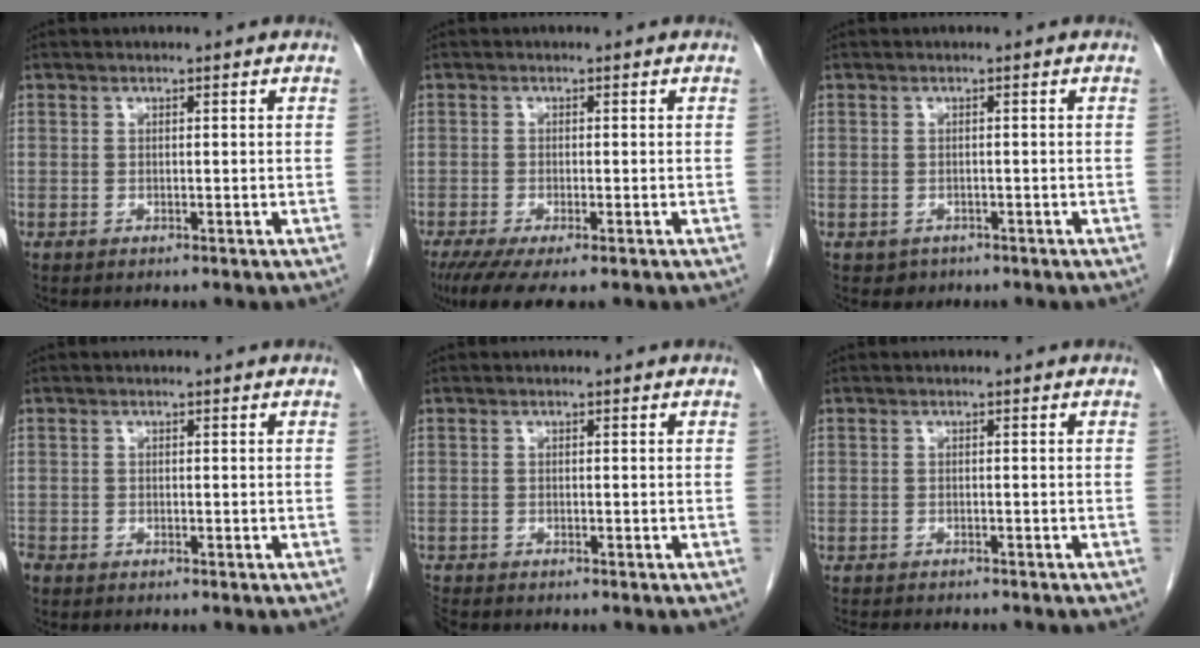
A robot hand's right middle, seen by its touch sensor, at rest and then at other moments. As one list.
[{"total": 6.3, "force": [-4.5, 1.1, 4.3], "torque": [-0.066, -0.016, -0.074]}, {"total": 1.4, "force": [-0.8, 1.2, 0.1], "torque": [-0.003, 0.004, -0.008]}, {"total": 1.5, "force": [-1.2, 0.9, 0.4], "torque": [-0.017, -0.002, -0.022]}, {"total": 1.7, "force": [-1.7, 0.3, 0.1], "torque": [-0.007, -0.008, -0.032]}, {"total": 7.0, "force": [-6.3, 1.5, 2.6], "torque": [-0.035, -0.006, -0.091]}]